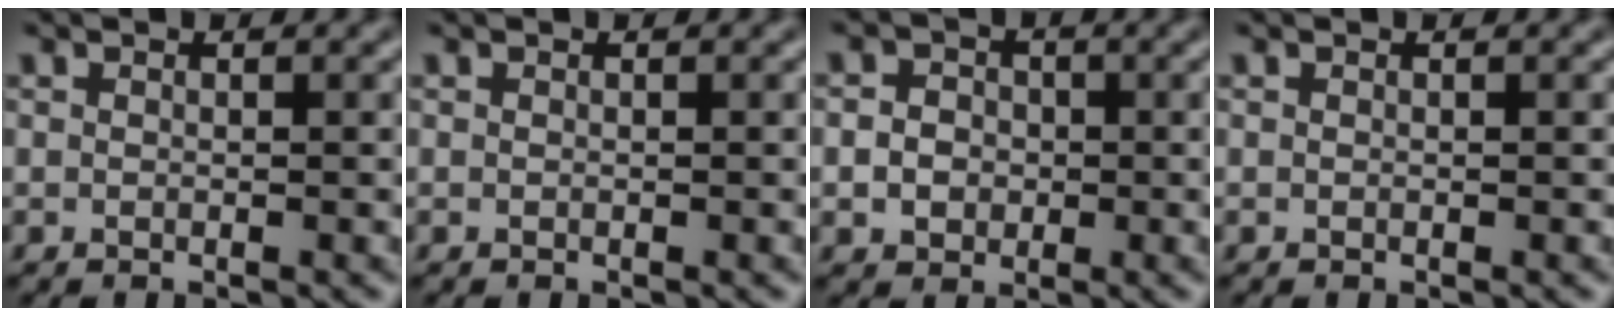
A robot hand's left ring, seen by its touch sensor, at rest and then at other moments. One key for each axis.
{"total": 0.0}
{"total": 3.0, "fx": -0.2, "fy": 2.7, "fz": 1.4, "tx": -0.010, "ty": 0.006, "tz": -0.017}
{"total": 0.0}